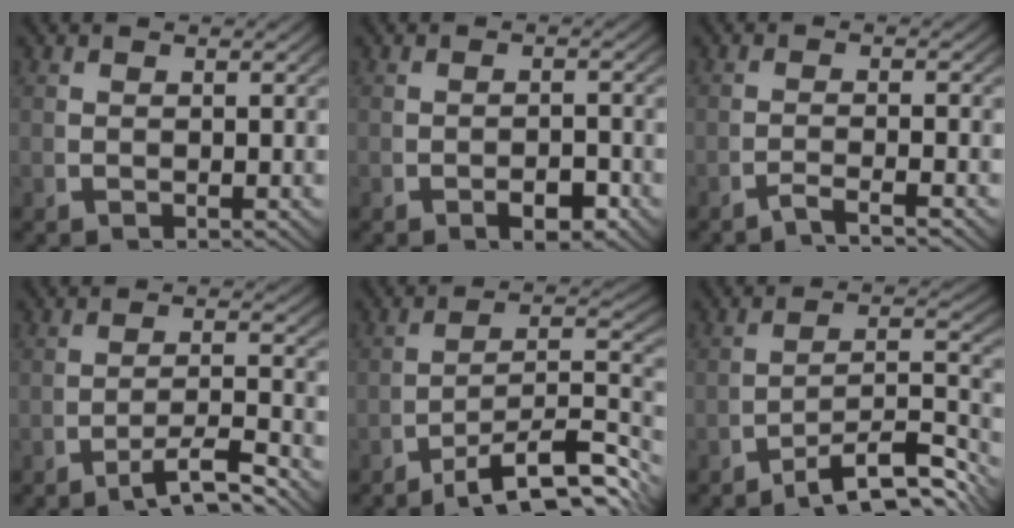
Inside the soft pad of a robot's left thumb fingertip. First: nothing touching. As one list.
[{"total": 2.2, "force": [-1.1, 1.1, 1.6], "torque": [-0.020, -0.005, -0.019]}, {"total": 2.2, "force": [-1.9, -0.2, 1.1], "torque": [-0.021, -0.001, -0.037]}, {"total": 3.9, "force": [-2.4, 1.0, 2.9], "torque": [-0.050, -0.008, -0.039]}, {"total": 9.5, "force": [-5.1, 4.6, 6.6], "torque": [-0.109, -0.034, -0.062]}, {"total": 7.8, "force": [-4.3, 3.5, 5.5], "torque": [-0.091, -0.030, -0.053]}]